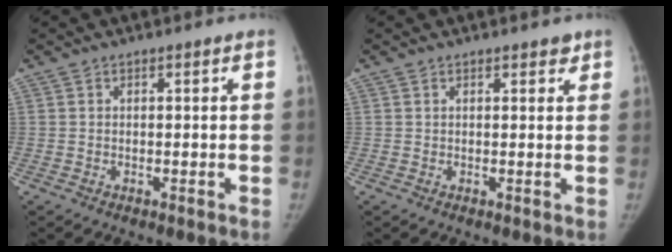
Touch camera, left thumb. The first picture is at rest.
{"total": 1.5, "force": [1.1, 0.9, 0.5], "torque": [0.010, -0.005, 0.009]}